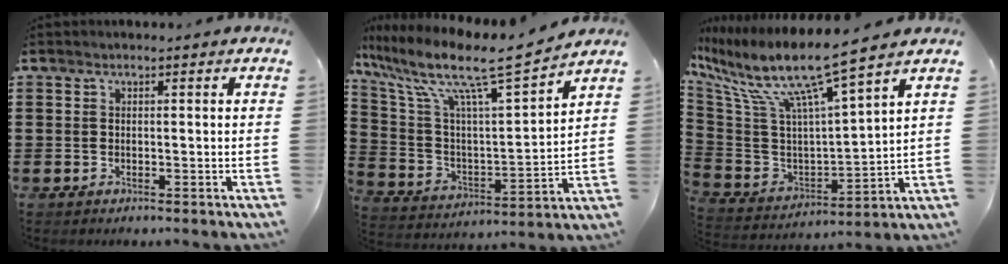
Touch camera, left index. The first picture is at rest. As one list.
[{"total": 11.3, "force": [8.6, 1.2, 7.2], "torque": [-0.174, -0.057, 0.134]}, {"total": 11.2, "force": [7.9, 0.7, 7.9], "torque": [-0.181, -0.058, 0.126]}]